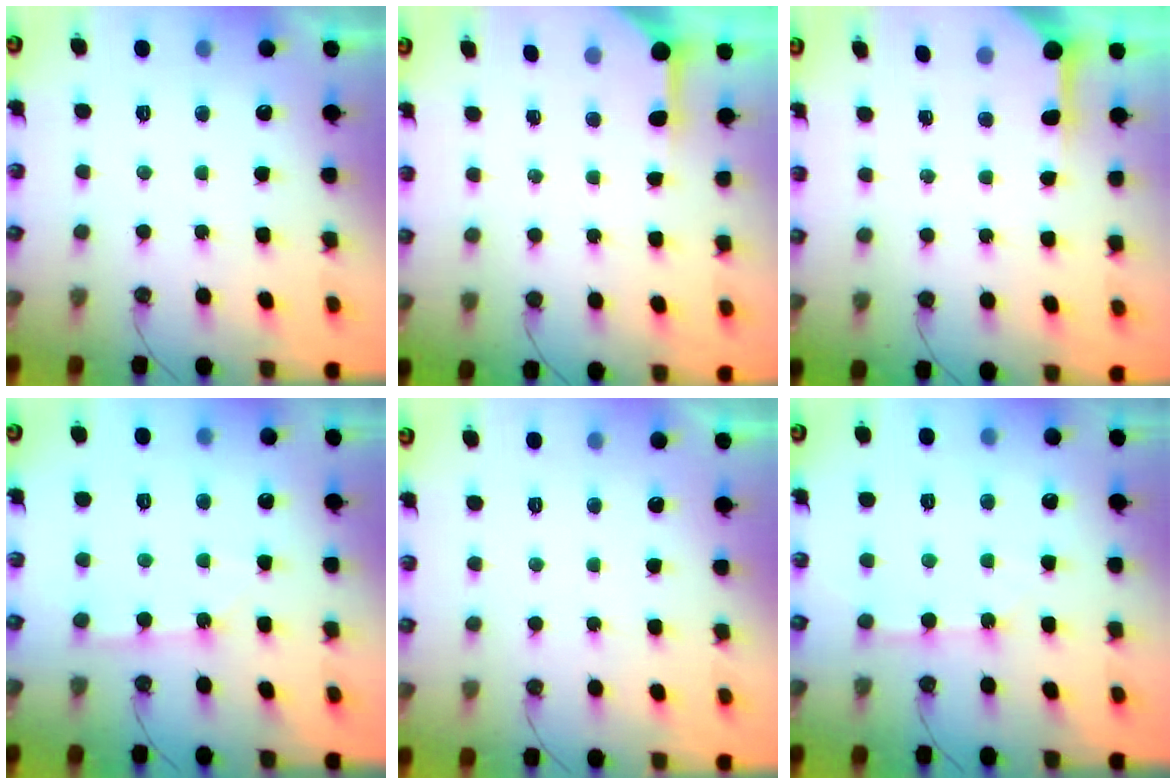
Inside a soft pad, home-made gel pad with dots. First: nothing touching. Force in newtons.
{"total": 4.5, "press": 4.5, "slide": 0.4}
{"total": 5.4, "press": 5.4, "slide": 0.3}
{"total": 3.4, "press": 3.4, "slide": 0.1}
{"total": 0.0}
{"total": 5.3, "press": 5.3, "slide": 0.4}